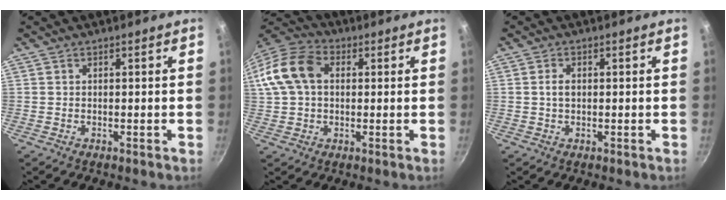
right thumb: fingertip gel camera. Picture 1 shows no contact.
{"total": 13.6, "force": [2.4, 9.6, 9.4], "torque": [-0.175, 0.030, 0.030]}
{"total": 2.0, "force": [0.1, 1.3, 1.5], "torque": [-0.022, 0.005, 0.002]}